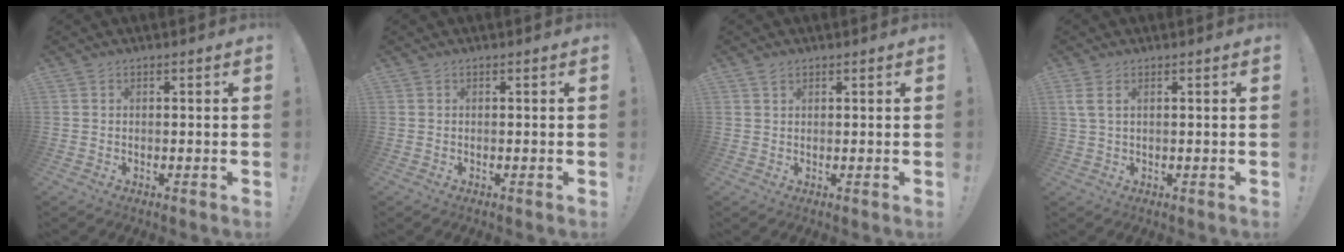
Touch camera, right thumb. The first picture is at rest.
{"total": 0.0}
{"total": 1.5, "force": [1.2, 0.7, 0.7], "torque": [-0.008, -0.004, 0.021]}
{"total": 3.1, "force": [1.3, 0.9, 2.6], "torque": [-0.057, 0.002, 0.026]}